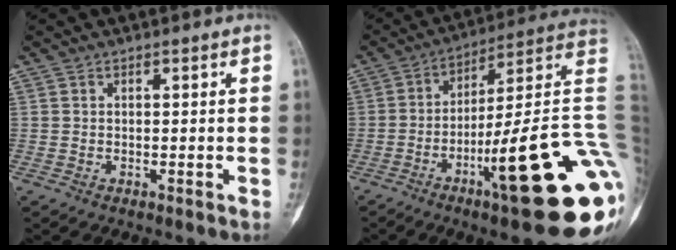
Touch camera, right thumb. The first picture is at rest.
{"total": 29.0, "force": [-8.9, 5.0, 27.2], "torque": [-0.294, 0.042, -0.136]}